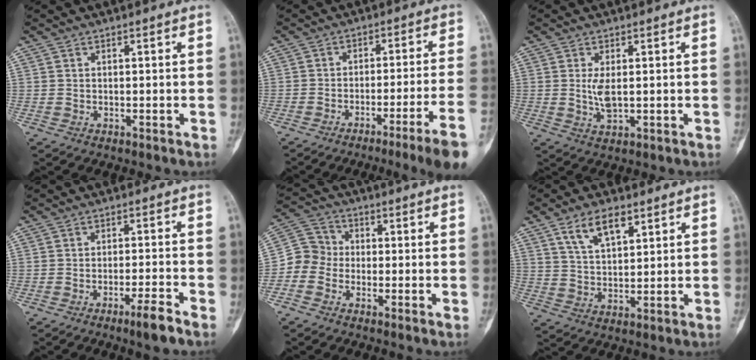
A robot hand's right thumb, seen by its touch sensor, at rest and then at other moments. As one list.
[{"total": 12.4, "force": [-7.9, -1.7, 9.4], "torque": [-0.134, 0.043, -0.109]}, {"total": 3.7, "force": [0.2, 1.4, 3.4], "torque": [-0.073, -0.010, 0.010]}, {"total": 4.9, "force": [-3.4, 0.0, 3.6], "torque": [-0.070, 0.018, -0.059]}, {"total": 5.9, "force": [-2.1, 5.2, 1.7], "torque": [-0.014, 0.025, -0.057]}, {"total": 7.6, "force": [4.5, 3.4, 5.2], "torque": [-0.083, -0.018, 0.085]}]